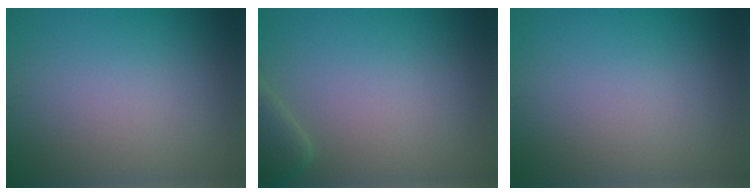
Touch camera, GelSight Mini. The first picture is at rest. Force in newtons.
{"total": 2.3, "press": 2.3, "slide": 0.3}
{"total": 0.0}